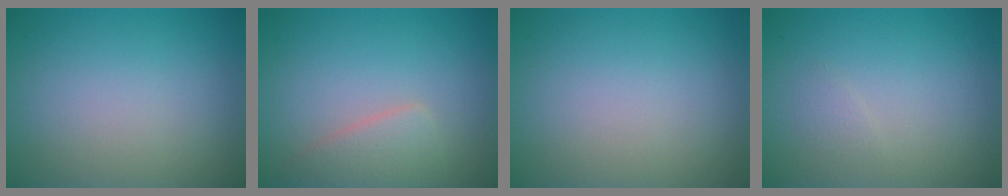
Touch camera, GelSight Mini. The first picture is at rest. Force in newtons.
{"total": 2.7, "press": 2.7, "slide": 0.1}
{"total": 0.0}
{"total": 0.7, "press": 0.7, "slide": 0.0}